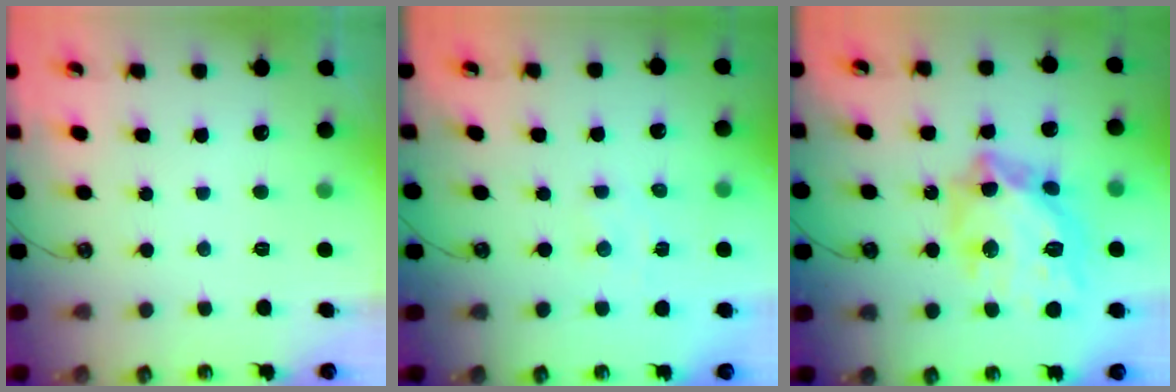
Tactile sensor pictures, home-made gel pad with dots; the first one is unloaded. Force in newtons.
{"total": 2.2, "press": 2.2, "slide": 0.4}
{"total": 19.8, "press": 19.7, "slide": 2.0}